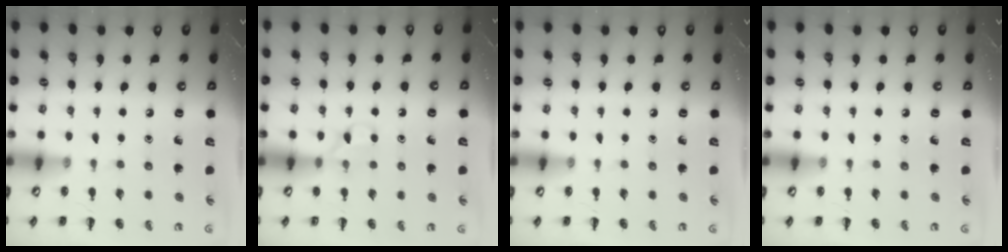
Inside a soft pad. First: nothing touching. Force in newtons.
{"total": 5.0, "press": 4.8, "slide": 1.6}
{"total": 0.0}
{"total": 0.0}